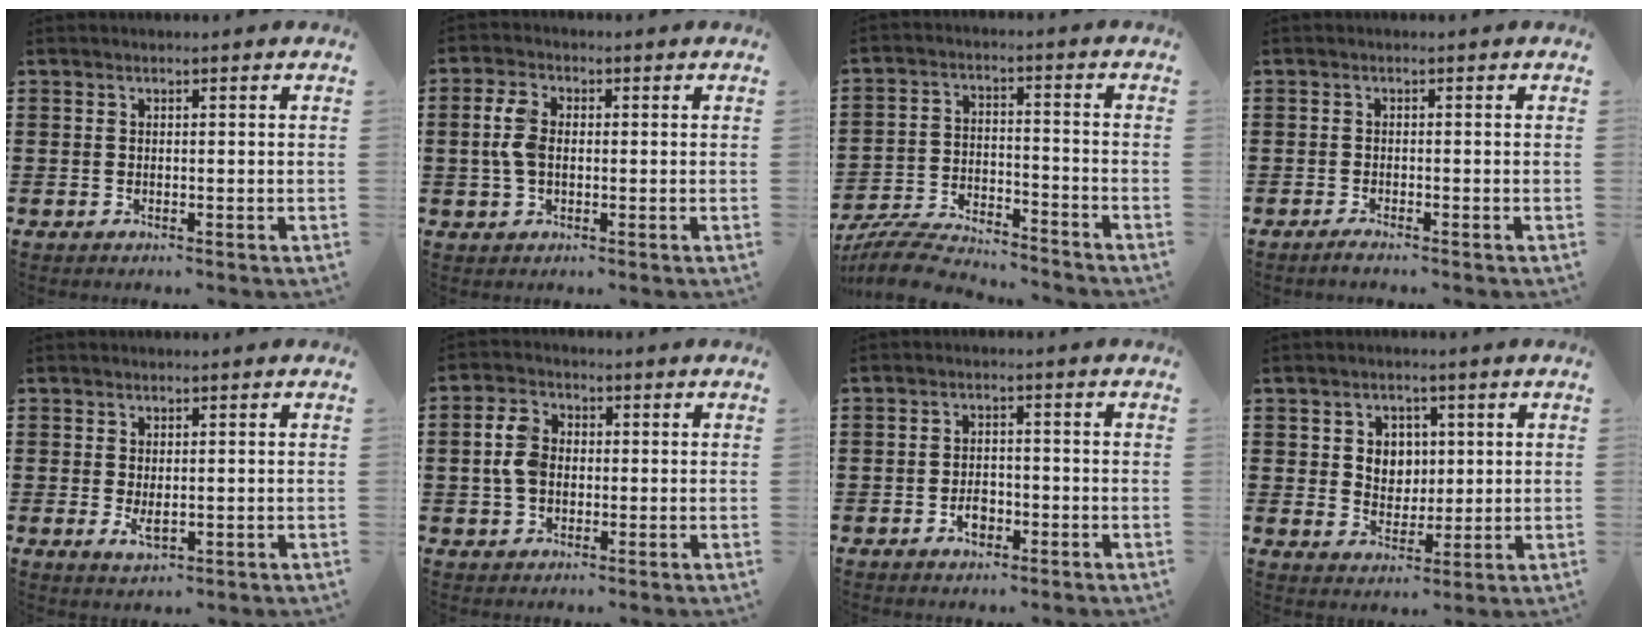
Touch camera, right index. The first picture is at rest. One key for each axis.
{"total": 4.9, "fx": 0.1, "fy": 3.0, "fz": 3.8, "tx": -0.101, "ty": 0.003, "tz": -0.006}
{"total": 7.3, "fx": -7.0, "fy": 0.9, "fz": 1.7, "tx": -0.039, "ty": 0.009, "tz": -0.137}
{"total": 1.0, "fx": -0.9, "fy": -0.1, "fz": 0.3, "tx": -0.008, "ty": -0.005, "tz": -0.016}
{"total": 2.4, "fx": -0.2, "fy": 1.0, "fz": 2.2, "tx": -0.041, "ty": -0.001, "tz": -0.003}
{"total": 5.4, "fx": 0.0, "fy": 3.9, "fz": 3.8, "tx": -0.101, "ty": 0.007, "tz": -0.008}
{"total": 3.0, "fx": -1.4, "fy": 1.7, "fz": 2.1, "tx": -0.031, "ty": -0.004, "tz": -0.027}
{"total": 4.4, "fx": 1.2, "fy": 4.0, "fz": 1.3, "tx": -0.037, "ty": 0.011, "tz": 0.017}